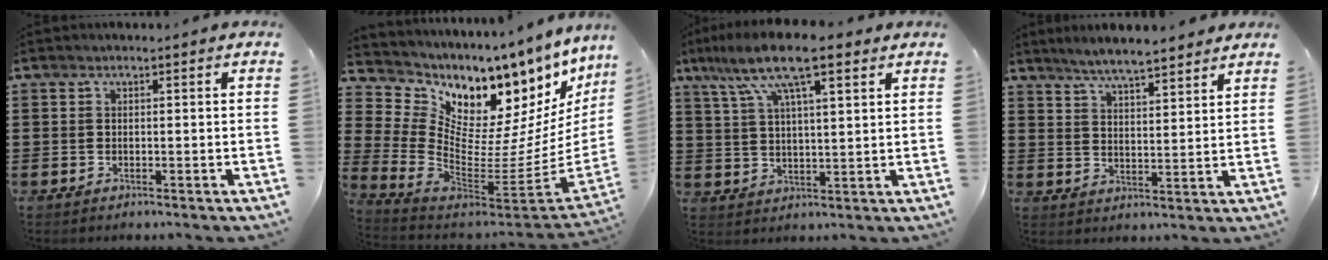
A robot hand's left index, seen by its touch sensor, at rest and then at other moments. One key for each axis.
{"total": 3.9, "fx": 2.6, "fy": 2.8, "fz": 0.7, "tx": -0.040, "ty": -0.090, "tz": 0.033}
{"total": 11.1, "fx": 7.2, "fy": 2.5, "fz": 8.1, "tx": -0.176, "ty": -0.003, "tz": 0.125}
{"total": 4.8, "fx": 4.5, "fy": 0.1, "fz": 1.5, "tx": -0.046, "ty": -0.016, "tz": 0.080}